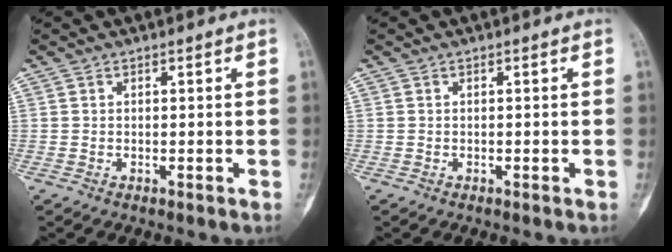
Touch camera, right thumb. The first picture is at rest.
{"total": 0.0}